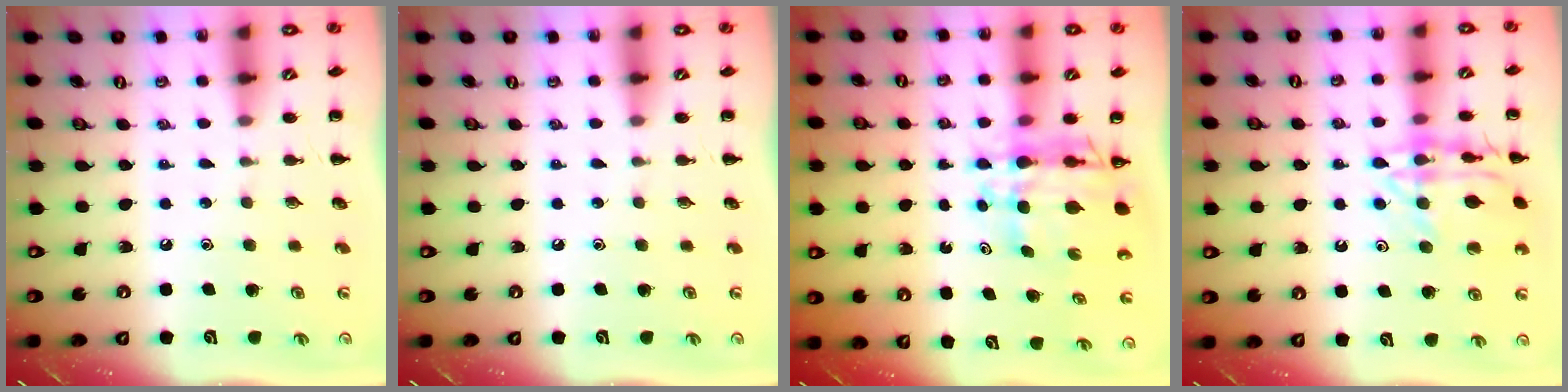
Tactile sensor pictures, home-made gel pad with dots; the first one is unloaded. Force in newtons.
{"total": 0.0}
{"total": 9.1, "press": 8.5, "slide": 3.2}
{"total": 16.1, "press": 16.1, "slide": 0.8}